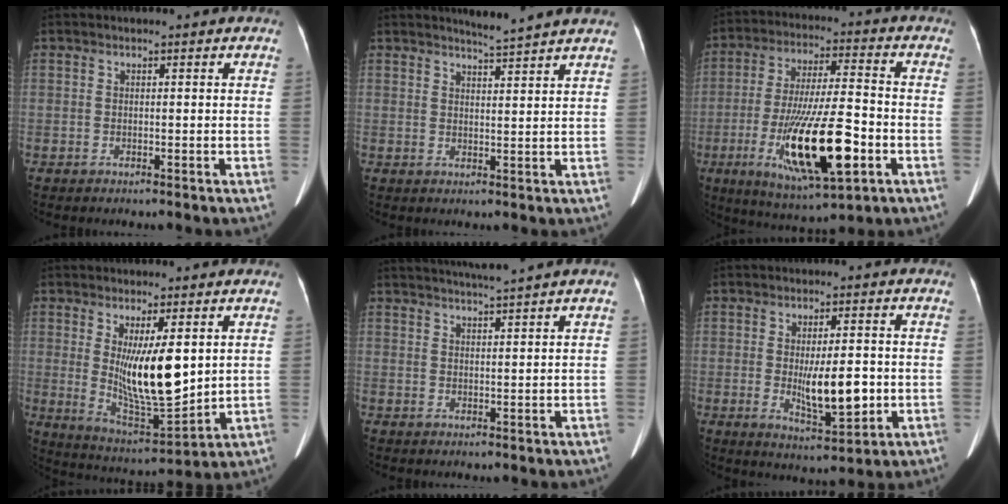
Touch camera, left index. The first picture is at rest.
{"total": 4.5, "force": [4.1, -1.3, 1.0], "torque": [-0.022, -0.008, 0.055]}
{"total": 17.9, "force": [-5.7, 3.3, 16.7], "torque": [-0.312, -0.022, -0.088]}
{"total": 11.8, "force": [2.2, 2.7, 11.3], "torque": [-0.199, -0.021, 0.048]}
{"total": 5.2, "force": [4.5, -1.6, 2.0], "torque": [-0.032, 0.003, 0.070]}
{"total": 8.5, "force": [-0.9, 2.5, 8.1], "torque": [-0.134, -0.015, -0.008]}